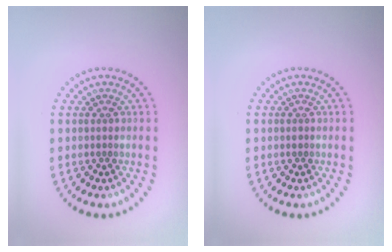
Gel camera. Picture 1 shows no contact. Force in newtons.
{"total": 0.6, "press": 0.6, "slide": 0.1}